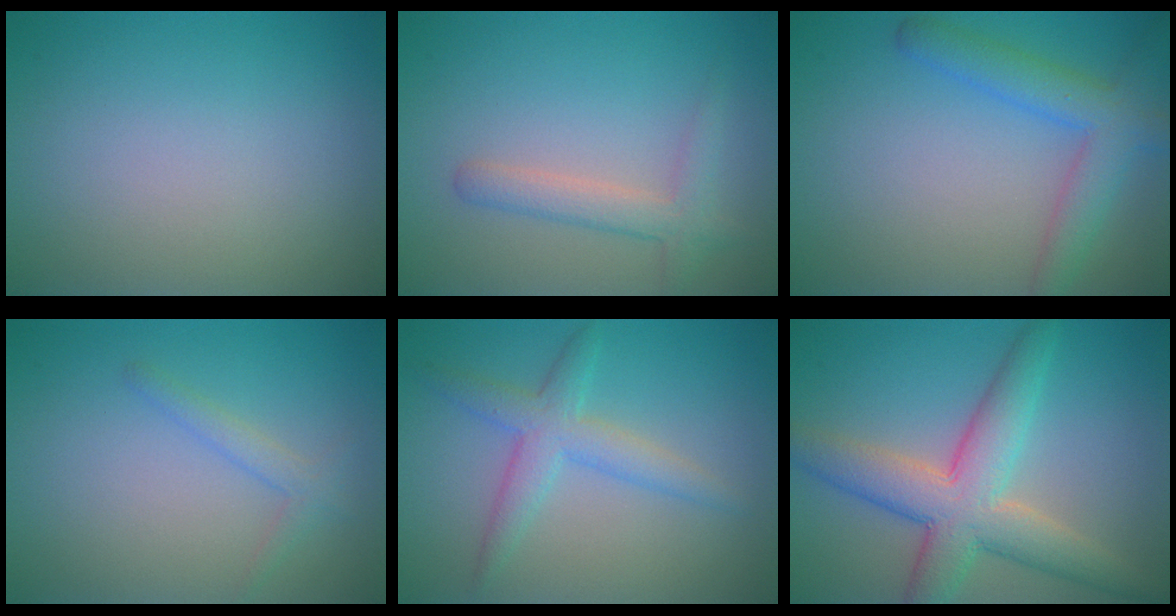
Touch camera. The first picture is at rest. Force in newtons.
{"total": 2.6, "press": 2.6, "slide": 0.2}
{"total": 4.4, "press": 4.4, "slide": 0.2}
{"total": 1.5, "press": 1.5, "slide": 0.1}
{"total": 3.4, "press": 3.4, "slide": 0.0}
{"total": 7.0, "press": 7.0, "slide": 0.2}